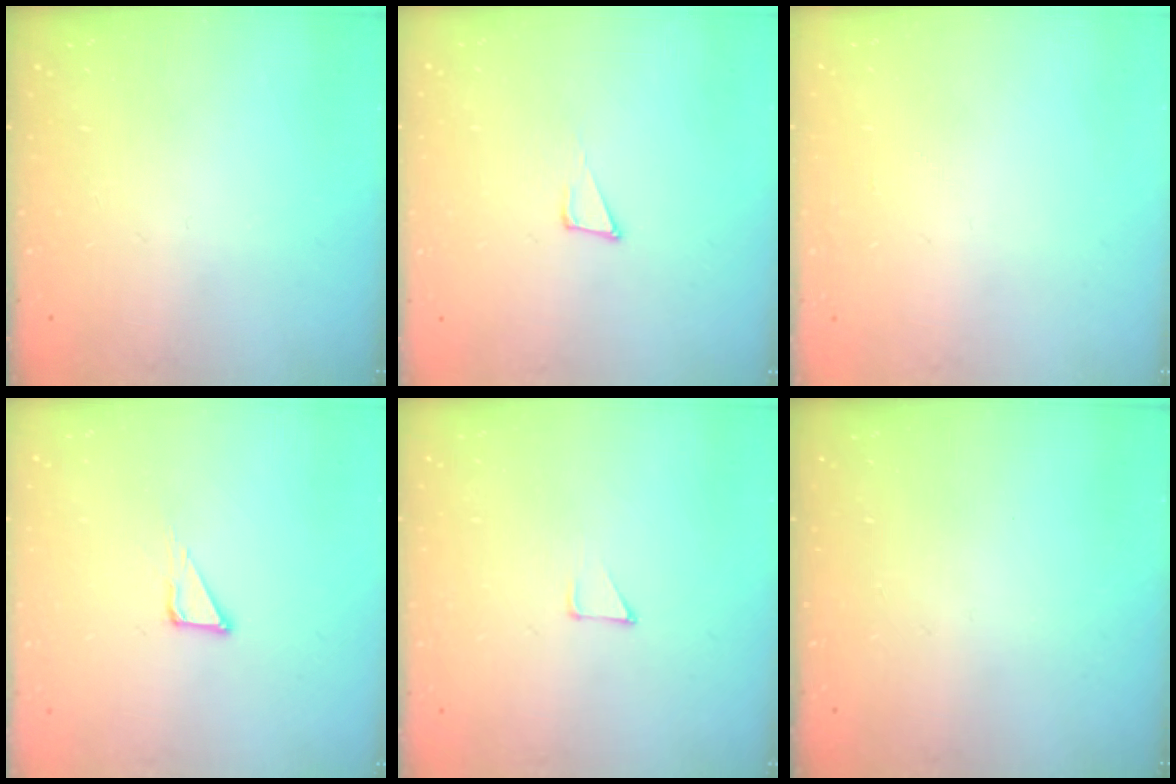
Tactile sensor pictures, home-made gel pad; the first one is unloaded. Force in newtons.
{"total": 6.3, "press": 6.1, "slide": 1.2}
{"total": 0.9, "press": 0.9, "slide": 0.0}
{"total": 3.5, "press": 3.5, "slide": 0.2}
{"total": 2.8, "press": 2.8, "slide": 0.2}
{"total": 0.0}